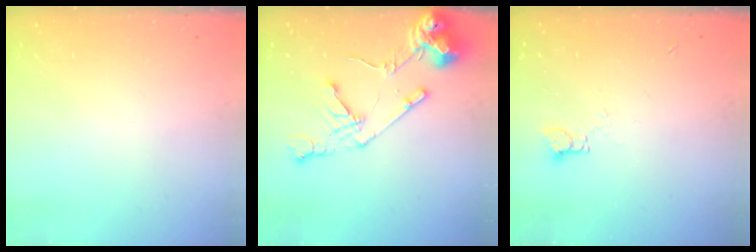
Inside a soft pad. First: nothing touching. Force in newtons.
{"total": 13.1, "press": 13.0, "slide": 1.5}
{"total": 3.8, "press": 3.7, "slide": 0.5}